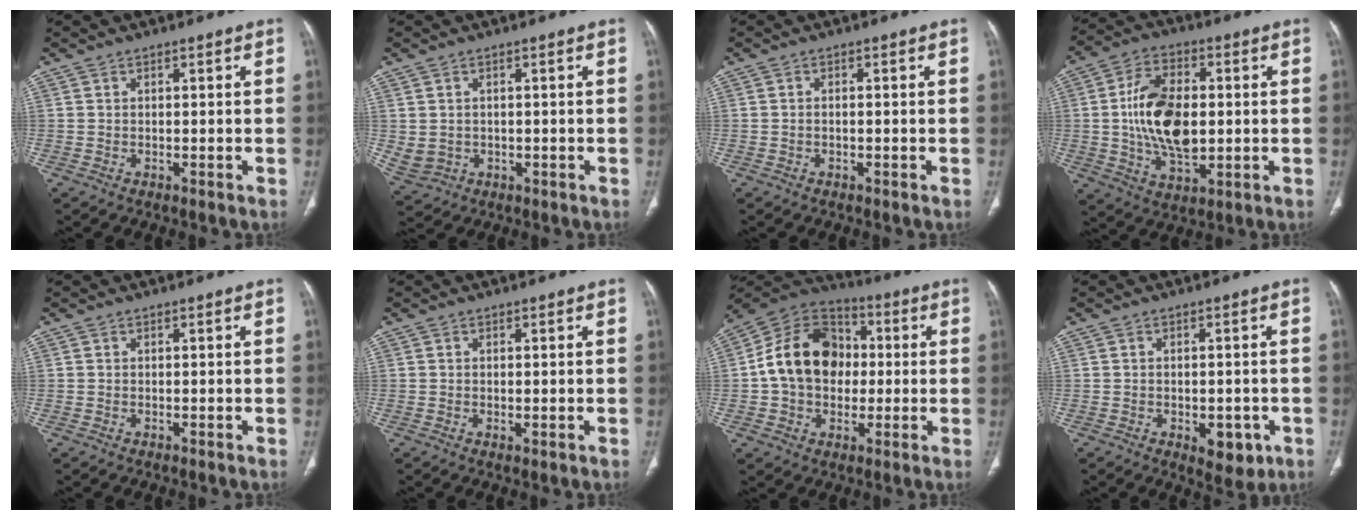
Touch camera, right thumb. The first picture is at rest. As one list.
[{"total": 4.5, "force": [0.0, 3.9, 2.2], "torque": [-0.047, 0.003, 0.019]}, {"total": 0.6, "force": [-0.2, 0.3, 0.5], "torque": [-0.012, 0.002, -0.004]}, {"total": 15.5, "force": [0.3, 8.9, 12.7], "torque": [-0.218, 0.002, 0.008]}, {"total": 0.0}, {"total": 1.0, "force": [-0.2, 0.4, 1.0], "torque": [-0.022, -0.006, 0.000]}, {"total": 17.3, "force": [0.4, 13.4, 11.0], "torque": [-0.156, 0.030, -0.002]}, {"total": 6.2, "force": [-2.2, 3.4, 4.7], "torque": [-0.043, 0.003, -0.016]}]